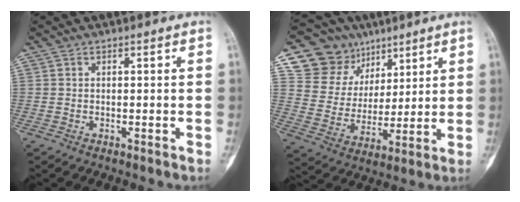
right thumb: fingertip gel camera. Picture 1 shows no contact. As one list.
[{"total": 15.0, "force": [8.7, 11.8, 3.1], "torque": [-0.014, -0.027, 0.167]}]